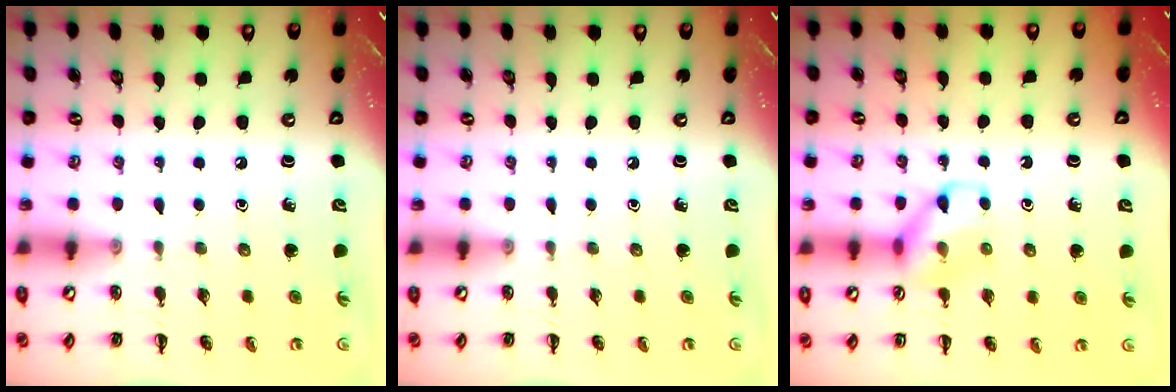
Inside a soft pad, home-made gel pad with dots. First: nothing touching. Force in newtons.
{"total": 0.0}
{"total": 10.0, "press": 9.9, "slide": 0.7}